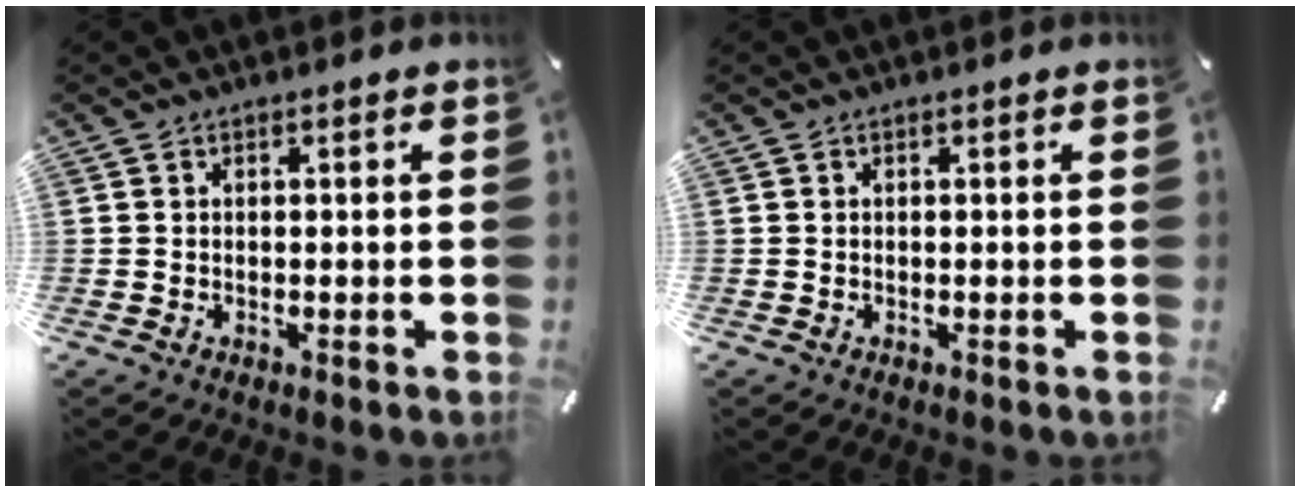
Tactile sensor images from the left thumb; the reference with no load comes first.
{"total": 0.0}